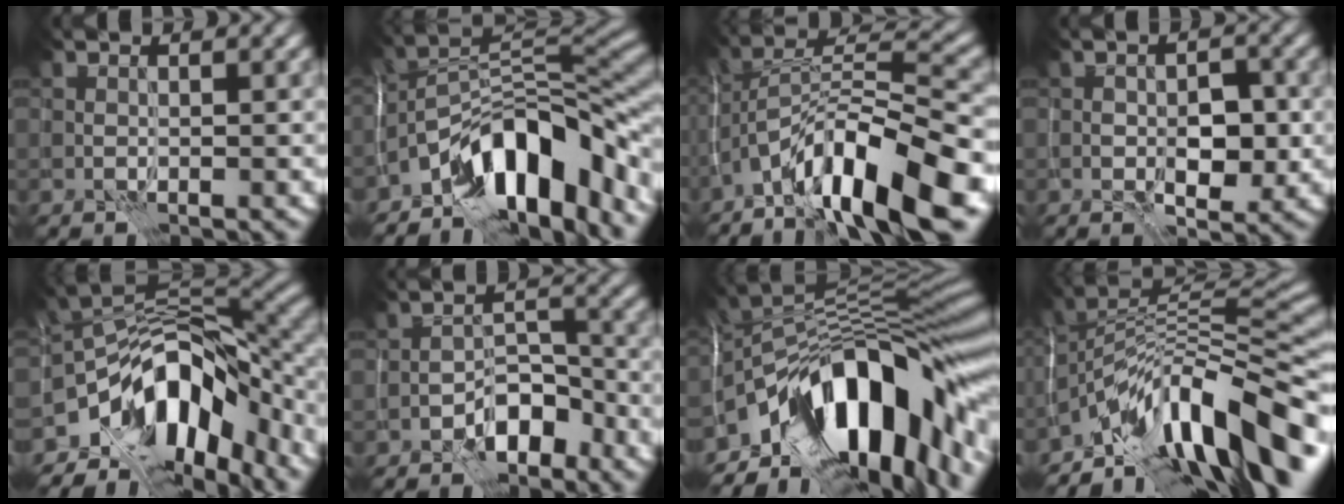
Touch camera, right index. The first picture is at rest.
{"total": 12.2, "force": [-7.3, 4.8, 8.5], "torque": [-0.114, 0.014, -0.141]}
{"total": 13.1, "force": [-8.4, 3.4, 9.5], "torque": [-0.156, 0.018, -0.154]}
{"total": 4.3, "force": [-0.9, 2.4, 3.4], "torque": [-0.047, -0.001, -0.012]}
{"total": 11.6, "force": [-6.4, 6.4, 7.3], "torque": [-0.105, 0.014, -0.118]}
{"total": 4.2, "force": [-2.8, 2.0, 2.4], "torque": [-0.028, 0.013, -0.048]}
{"total": 16.0, "force": [-6.8, 8.4, 11.8], "torque": [-0.168, 0.019, -0.124]}
{"total": 12.9, "force": [-7.4, 4.3, 9.6], "torque": [-0.151, 0.037, -0.125]}